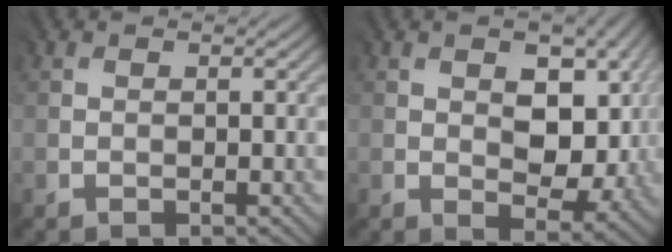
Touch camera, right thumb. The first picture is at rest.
{"total": 8.8, "force": [1.0, 5.3, 7.0], "torque": [-0.100, -0.008, 0.020]}